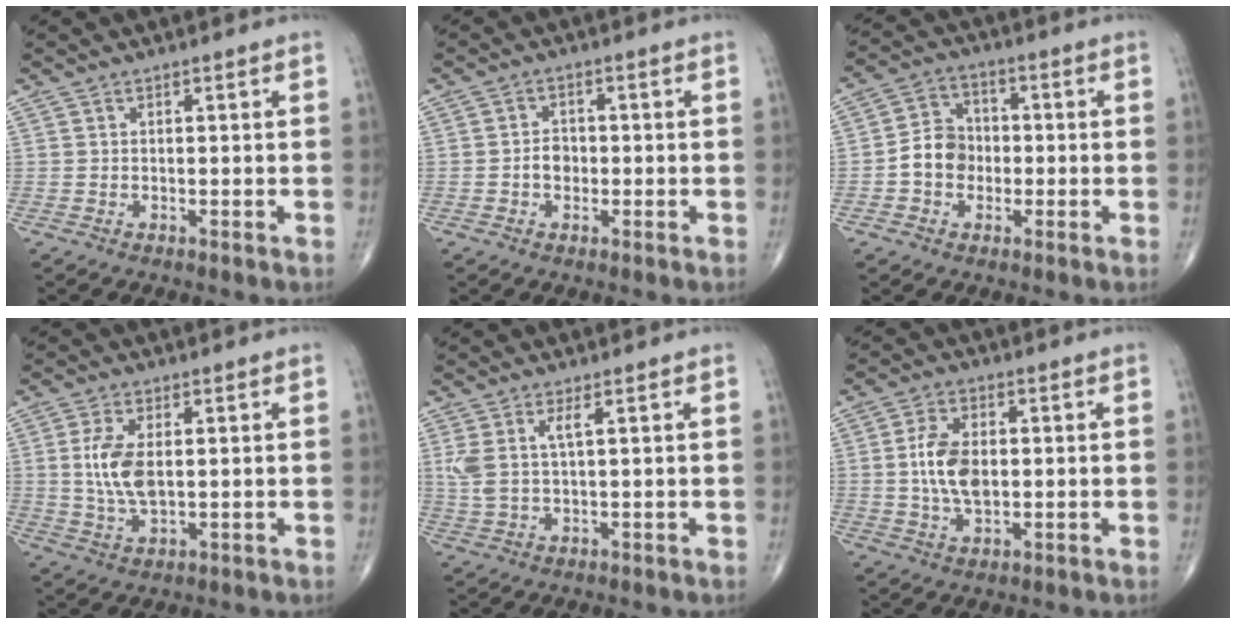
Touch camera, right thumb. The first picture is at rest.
{"total": 3.0, "force": [-0.6, 2.3, 1.7], "torque": [-0.015, 0.009, -0.016]}
{"total": 7.5, "force": [-1.3, 6.3, 3.8], "torque": [-0.044, 0.027, -0.036]}
{"total": 7.7, "force": [0.8, 3.7, 6.7], "torque": [-0.141, -0.007, 0.019]}
{"total": 4.8, "force": [1.6, 1.4, 4.3], "torque": [-0.113, -0.005, 0.041]}
{"total": 8.4, "force": [0.3, 4.7, 6.9], "torque": [-0.130, 0.000, 0.005]}